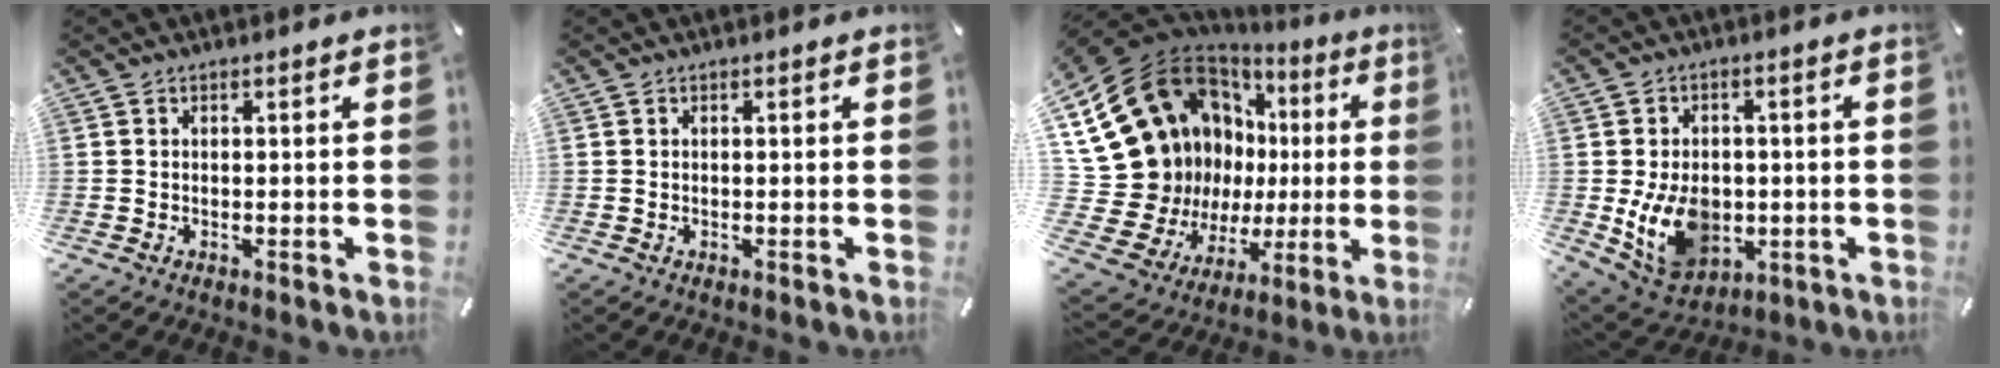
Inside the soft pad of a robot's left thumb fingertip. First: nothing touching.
{"total": 0.0}
{"total": 25.7, "force": [6.1, 19.6, 15.5], "torque": [-0.245, -0.083, 0.170]}
{"total": 13.3, "force": [-2.2, 10.1, 8.3], "torque": [-0.160, 0.004, -0.032]}